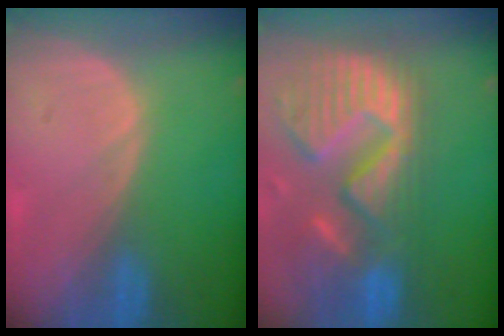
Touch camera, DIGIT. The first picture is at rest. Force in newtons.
{"total": 14.4, "press": 12.0, "slide": 8.0}